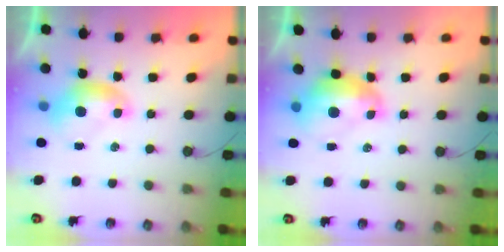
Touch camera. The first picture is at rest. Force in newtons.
{"total": 2.6, "press": 2.5, "slide": 0.7}